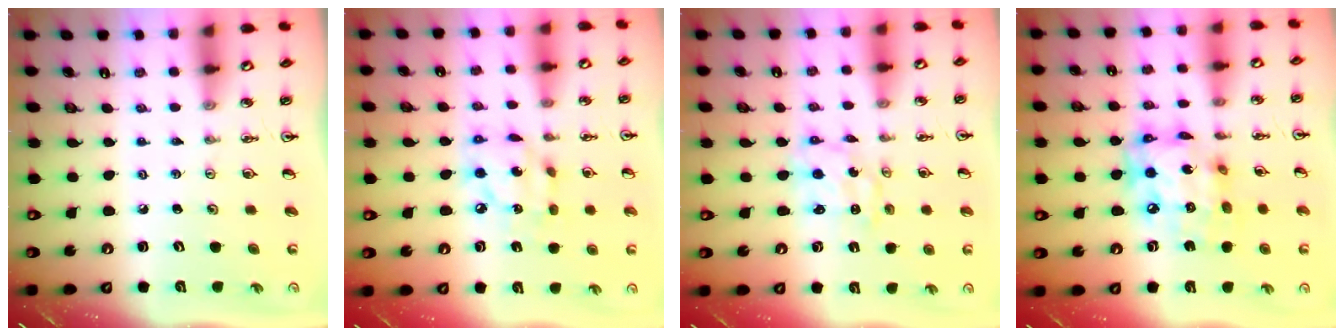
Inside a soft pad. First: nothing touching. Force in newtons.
{"total": 11.8, "press": 11.7, "slide": 1.2}
{"total": 2.7, "press": 2.7, "slide": 0.3}
{"total": 15.1, "press": 15.1, "slide": 1.3}